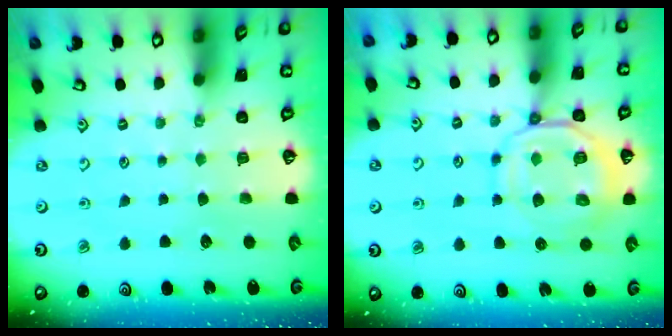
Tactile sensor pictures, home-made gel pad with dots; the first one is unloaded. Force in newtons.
{"total": 12.2, "press": 12.1, "slide": 1.3}